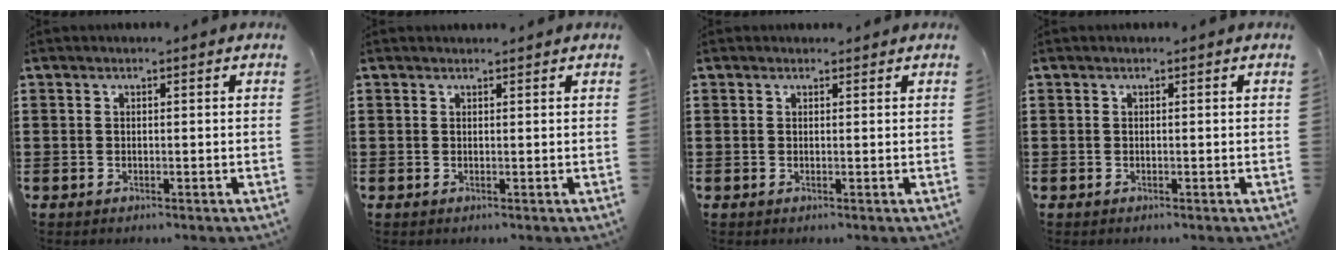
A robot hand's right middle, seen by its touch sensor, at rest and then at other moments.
{"total": 0.6, "force": [0.6, 0.0, -0.1], "torque": [0.000, -0.002, 0.012]}
{"total": 0.6, "force": [0.5, 0.2, -0.1], "torque": [0.007, -0.004, 0.010]}
{"total": 0.0}